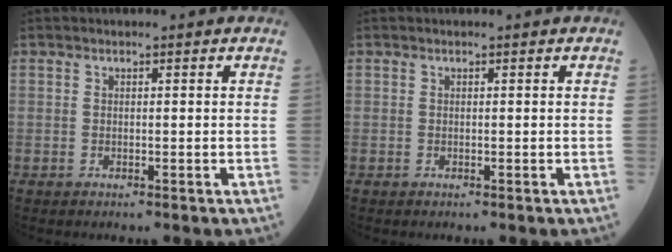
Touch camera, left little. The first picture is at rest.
{"total": 0.0}